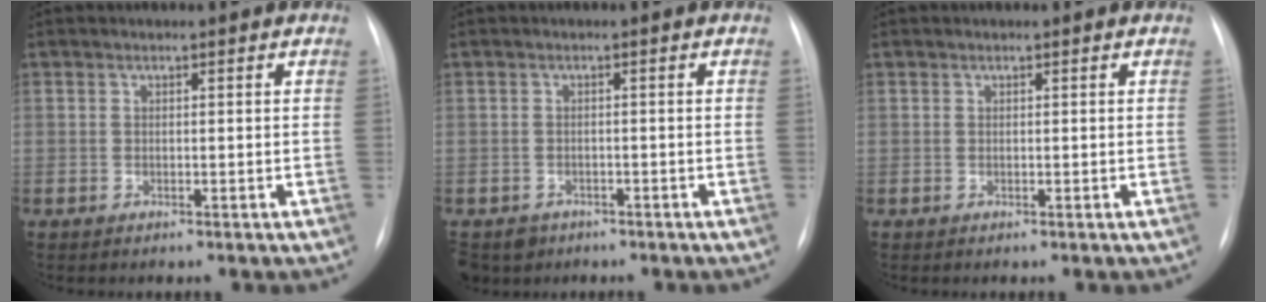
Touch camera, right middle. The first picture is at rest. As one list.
[{"total": 4.8, "force": [-3.2, 3.5, 0.6], "torque": [-0.009, 0.005, -0.048]}, {"total": 0.0}]